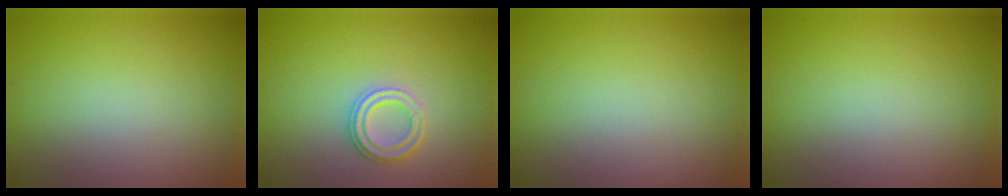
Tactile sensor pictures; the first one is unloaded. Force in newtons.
{"total": 2.3, "press": 2.1, "slide": 1.0}
{"total": 0.0}
{"total": 0.0}